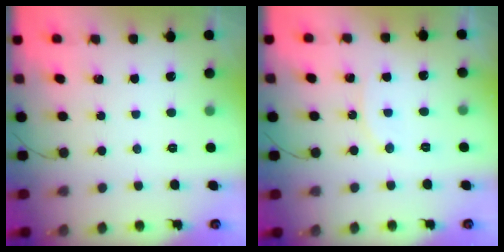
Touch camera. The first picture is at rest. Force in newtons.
{"total": 6.0, "press": 6.0, "slide": 0.2}